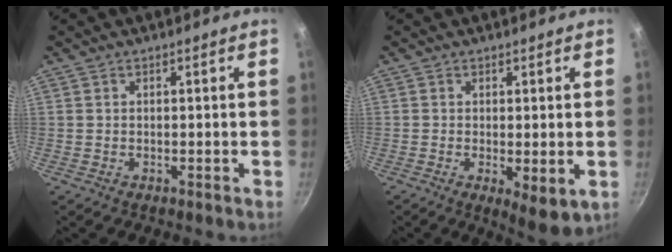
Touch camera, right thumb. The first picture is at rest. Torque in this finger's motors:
{"motor_torque": [0.00, 0.09, -0.07, -0.08, 0.03]}